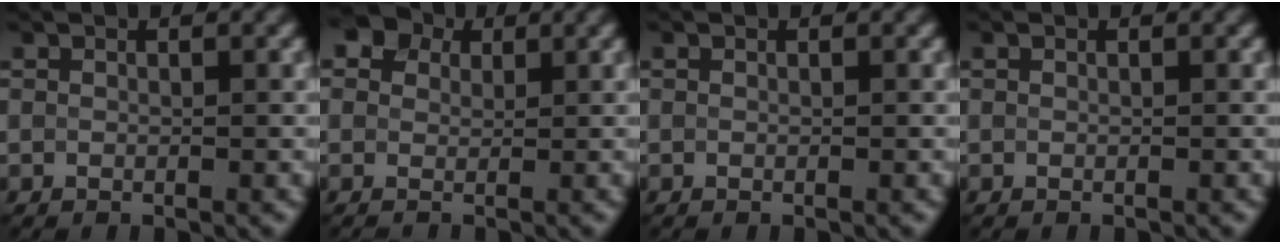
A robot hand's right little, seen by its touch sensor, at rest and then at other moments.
{"total": 5.7, "force": [2.3, 4.7, 2.3], "torque": [-0.030, 0.029, 0.000]}
{"total": 0.0}
{"total": 0.0}